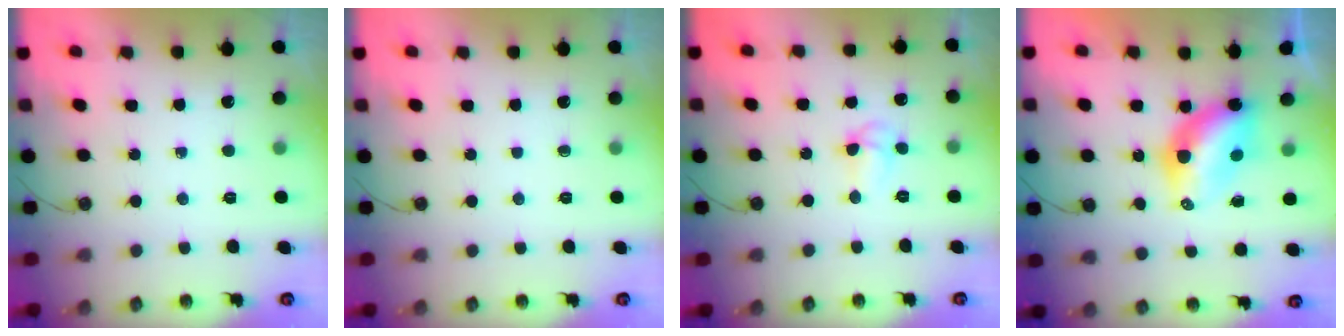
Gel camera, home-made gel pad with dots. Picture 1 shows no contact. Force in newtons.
{"total": 0.0}
{"total": 4.5, "press": 4.5, "slide": 0.8}
{"total": 7.3, "press": 7.3, "slide": 0.6}